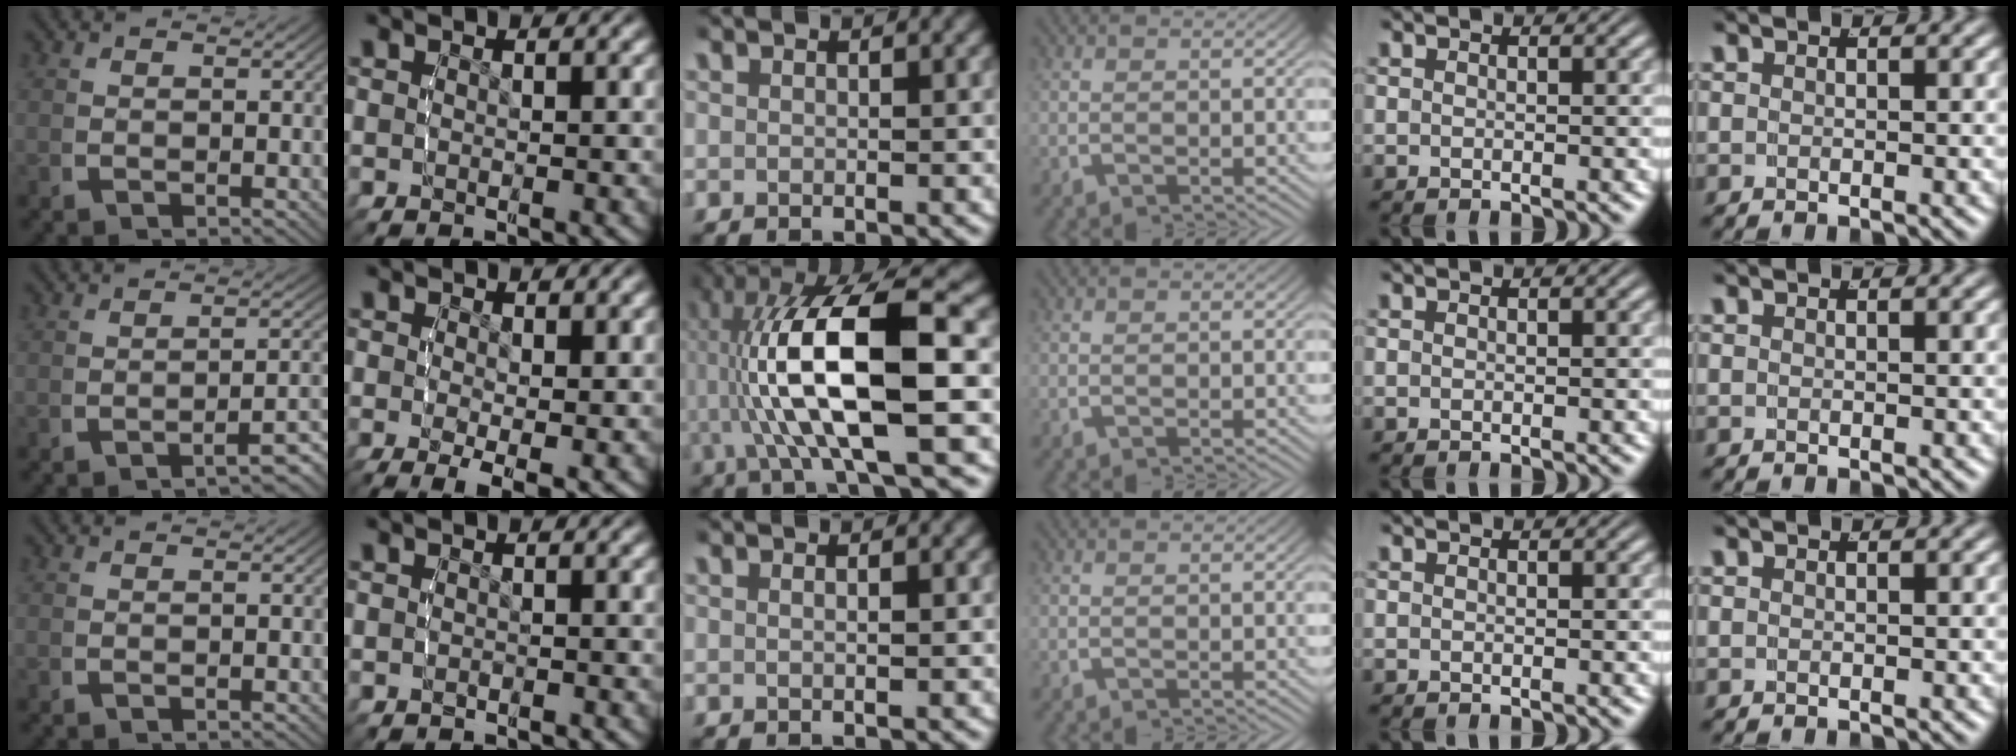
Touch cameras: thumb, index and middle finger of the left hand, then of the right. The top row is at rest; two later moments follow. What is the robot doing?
{"motion": "lift_and_place", "object": "condiment"}